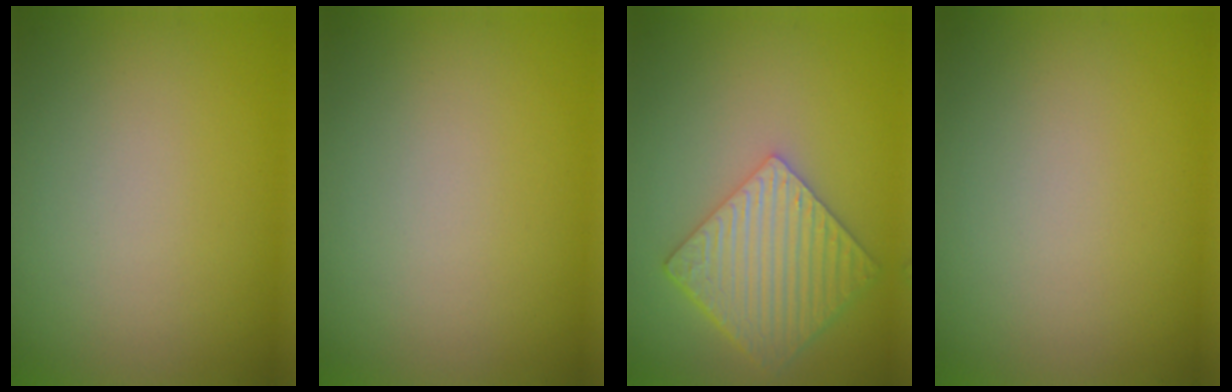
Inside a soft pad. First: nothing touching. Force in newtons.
{"total": 0.0}
{"total": 6.0, "press": 4.5, "slide": 3.9}
{"total": 0.0}